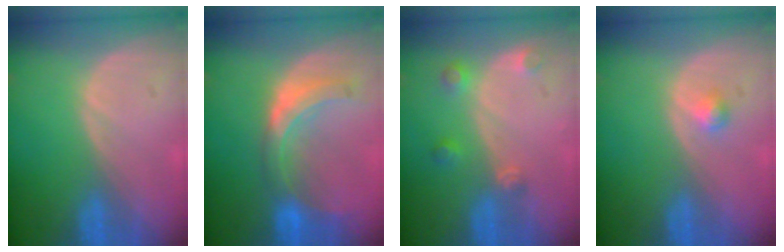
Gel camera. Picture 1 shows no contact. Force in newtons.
{"total": 7.8, "press": 6.9, "slide": 3.7}
{"total": 3.2, "press": 2.9, "slide": 1.3}
{"total": 1.3, "press": 1.2, "slide": 0.1}